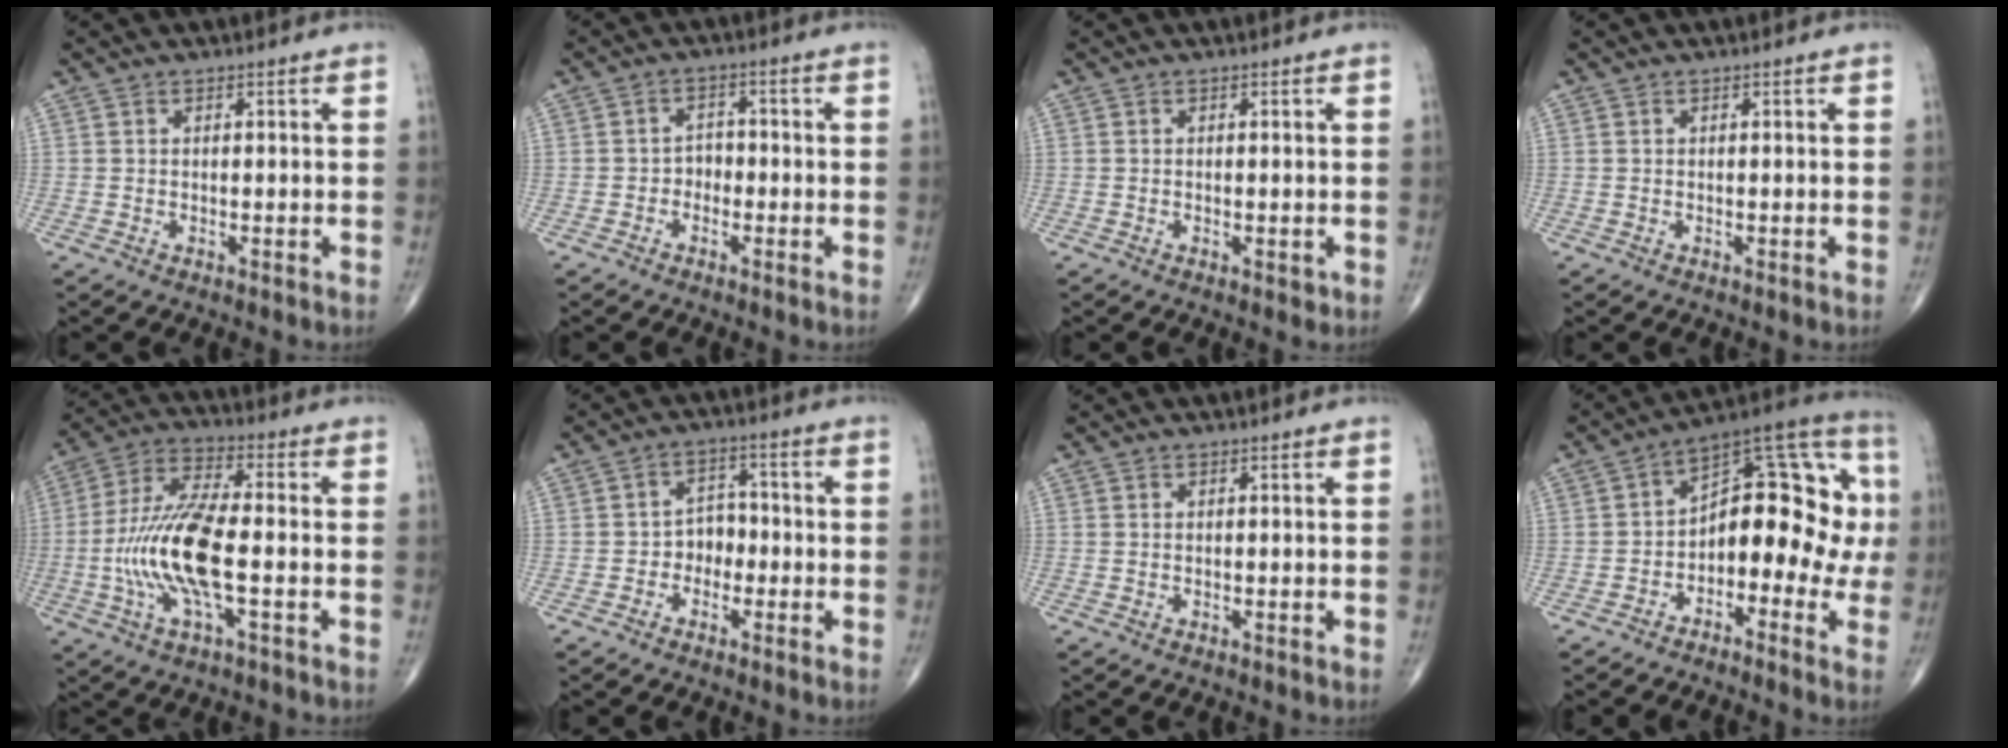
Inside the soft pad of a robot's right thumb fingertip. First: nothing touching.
{"total": 2.7, "force": [-1.1, 2.1, 1.3], "torque": [-0.002, 0.015, -0.027]}
{"total": 1.0, "force": [-0.3, 0.5, 0.8], "torque": [-0.009, -0.002, -0.004]}
{"total": 0.0}
{"total": 15.0, "force": [-2.6, 4.6, 14.0], "torque": [-0.302, 0.022, -0.053]}
{"total": 4.7, "force": [-1.5, 3.7, 2.5], "torque": [-0.012, 0.025, -0.035]}
{"total": 0.0}
{"total": 16.9, "force": [-2.2, 9.8, 13.6], "torque": [-0.133, 0.062, -0.047]}